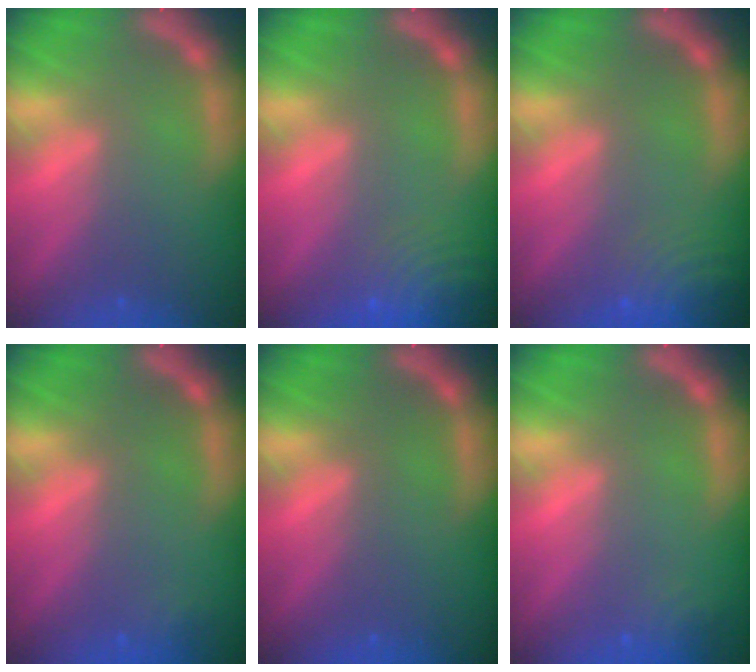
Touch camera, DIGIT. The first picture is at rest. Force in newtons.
{"total": 8.0}
{"total": 7.0}
{"total": 0.9}
{"total": 0.0}
{"total": 1.9}